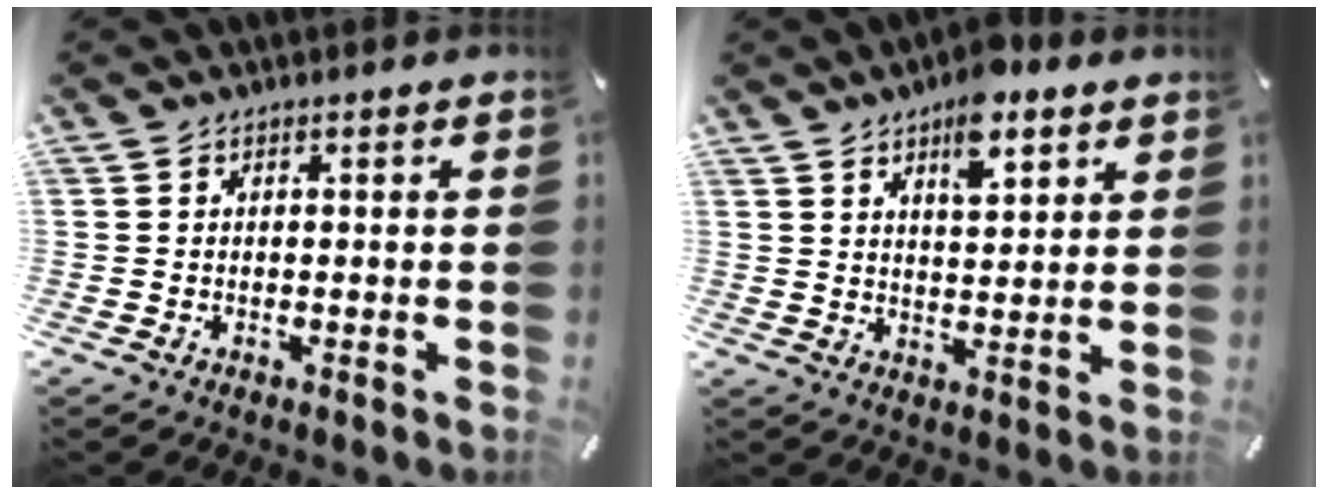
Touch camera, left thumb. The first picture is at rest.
{"total": 8.8, "force": [6.0, 3.6, 5.3], "torque": [-0.069, -0.028, 0.099]}